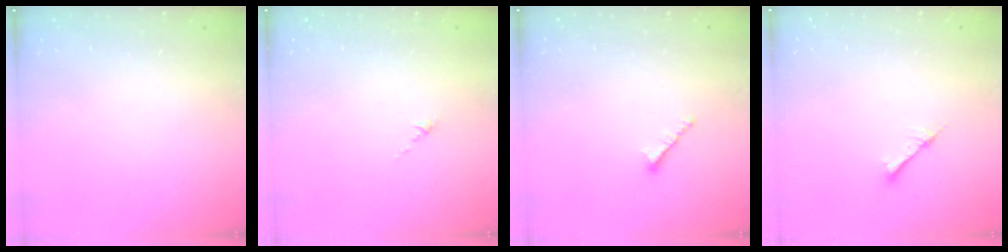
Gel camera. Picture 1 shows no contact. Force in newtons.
{"total": 0.0}
{"total": 1.8, "press": 1.7, "slide": 0.5}
{"total": 1.5, "press": 1.4, "slide": 0.2}